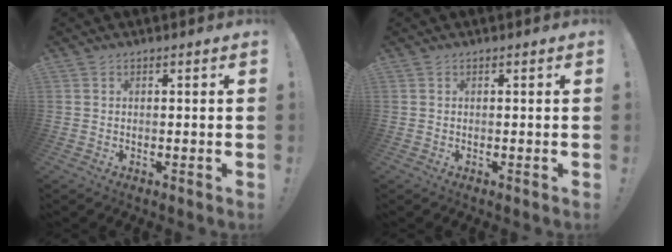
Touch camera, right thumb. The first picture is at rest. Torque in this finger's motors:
{"motor_torque": [0.00, 0.00, 0.00, 0.00, 0.00]}